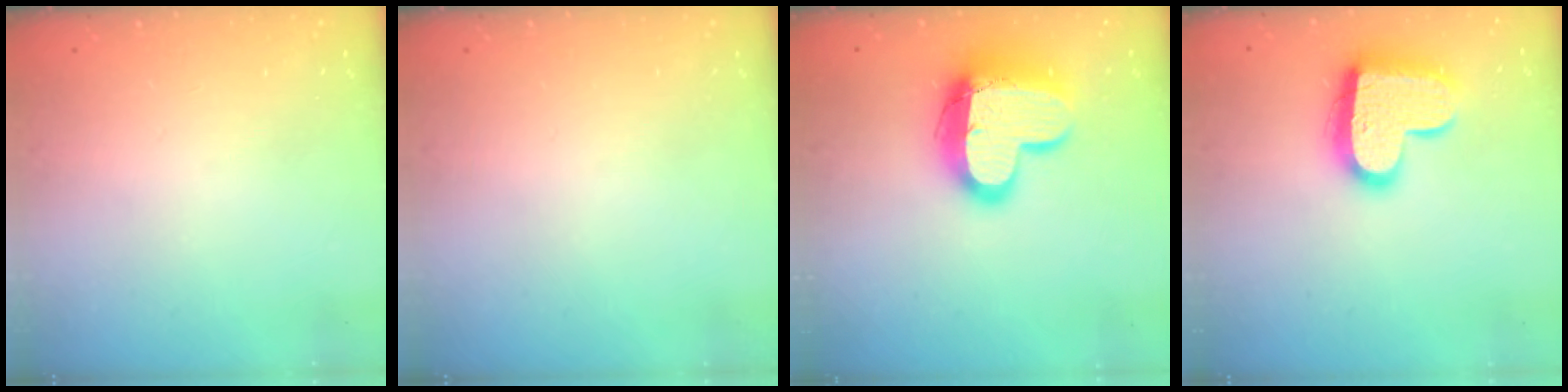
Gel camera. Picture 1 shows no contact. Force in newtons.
{"total": 0.0}
{"total": 17.2, "press": 17.1, "slide": 1.5}
{"total": 17.6, "press": 17.5, "slide": 1.3}